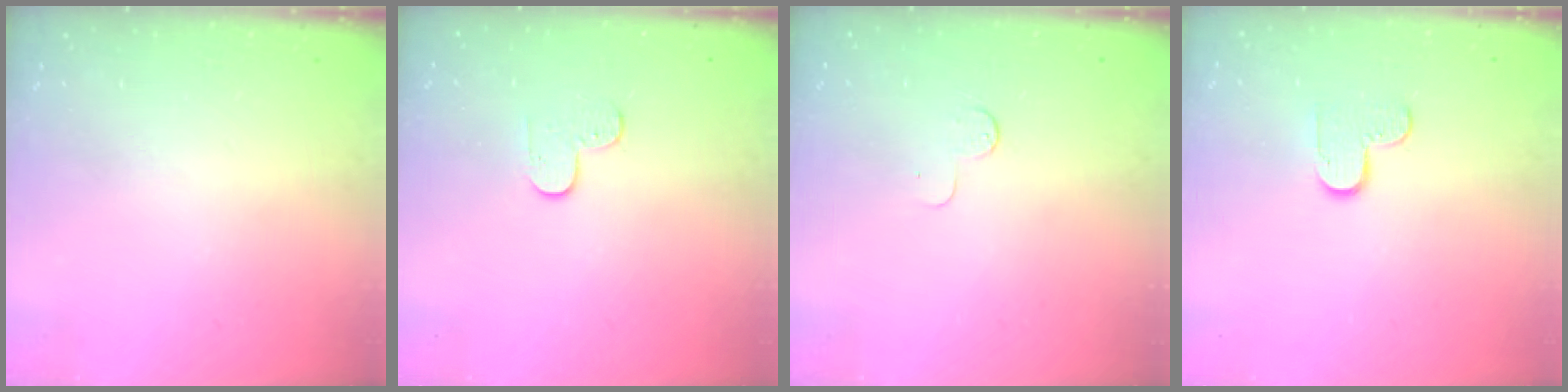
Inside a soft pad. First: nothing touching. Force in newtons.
{"total": 5.5, "press": 5.5, "slide": 0.5}
{"total": 4.1, "press": 4.0, "slide": 0.4}
{"total": 5.1, "press": 5.0, "slide": 0.5}